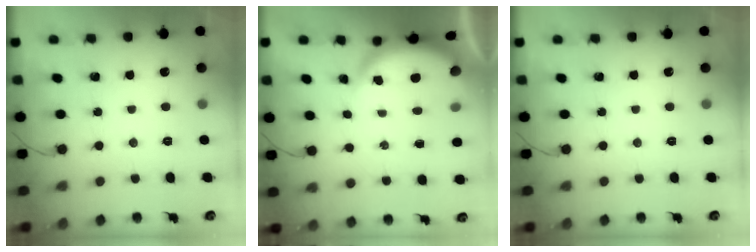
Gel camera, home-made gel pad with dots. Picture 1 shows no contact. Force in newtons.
{"total": 4.2, "press": 3.9, "slide": 1.5}
{"total": 0.0}